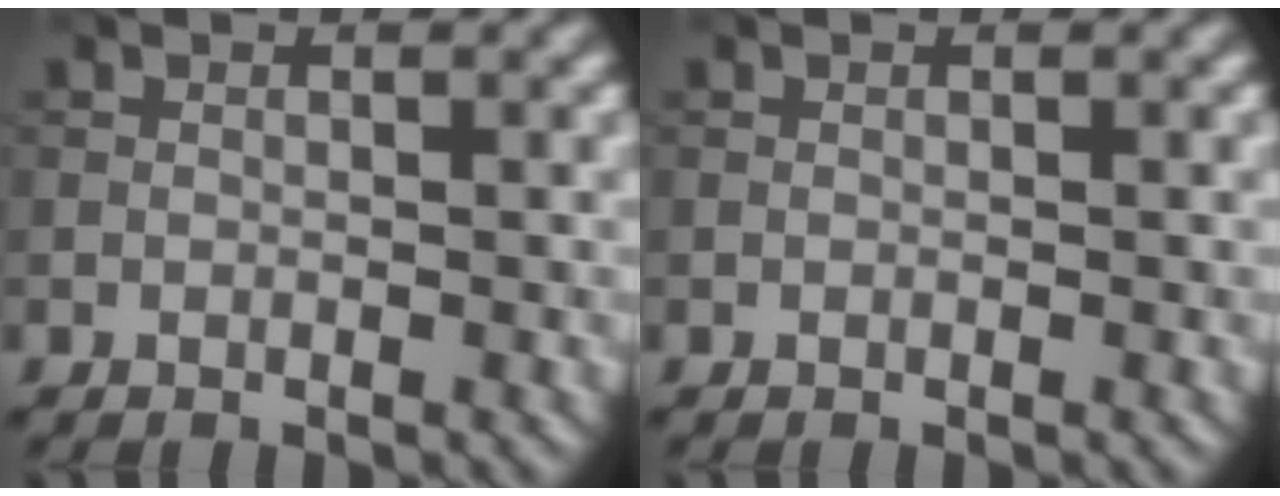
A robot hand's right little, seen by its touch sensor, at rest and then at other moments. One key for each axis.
{"total": 0.0}